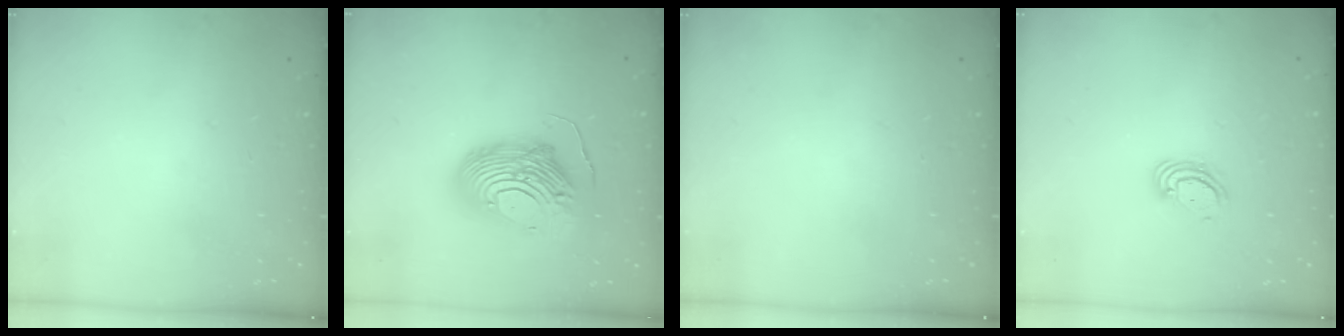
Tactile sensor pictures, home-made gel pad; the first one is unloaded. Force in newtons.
{"total": 21.5, "press": 21.4, "slide": 2.2}
{"total": 0.0}
{"total": 4.1, "press": 4.1, "slide": 0.3}